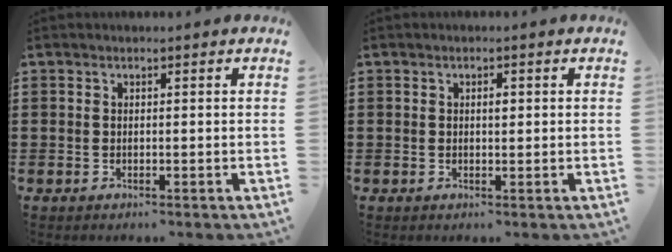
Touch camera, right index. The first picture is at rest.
{"total": 1.1, "force": [0.2, 0.4, 1.0], "torque": [-0.021, 0.001, 0.003]}